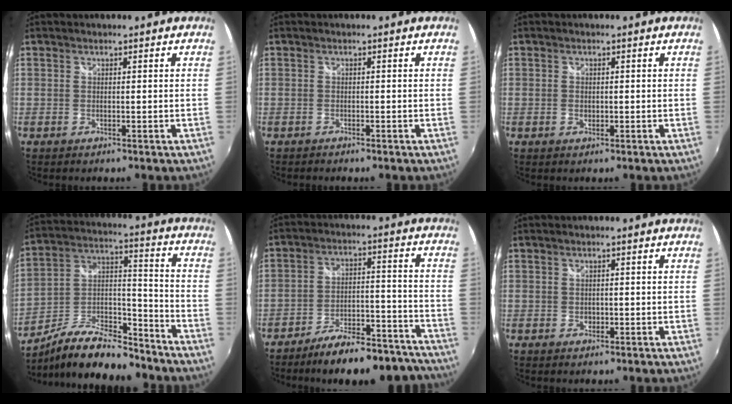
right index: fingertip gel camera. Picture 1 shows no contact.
{"total": 1.1, "force": [-1.1, 0.3, 0.2], "torque": [-0.009, -0.006, -0.018]}
{"total": 1.1, "force": [-0.3, 0.9, 0.5], "torque": [-0.008, 0.002, -0.004]}
{"total": 17.4, "force": [-12.8, 6.3, 9.9], "torque": [-0.192, 0.013, -0.216]}
{"total": 18.2, "force": [-16.2, 4.9, 6.8], "torque": [-0.104, 0.033, -0.209]}
{"total": 0.9, "force": [-0.3, 0.8, 0.3], "torque": [-0.005, -0.001, -0.001]}